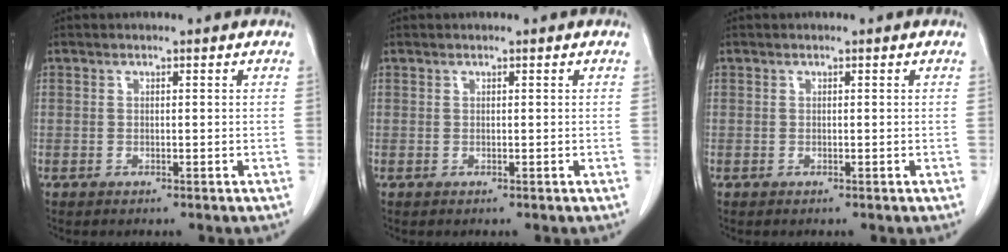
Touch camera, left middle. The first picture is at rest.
{"total": 0.0}
{"total": 0.0}